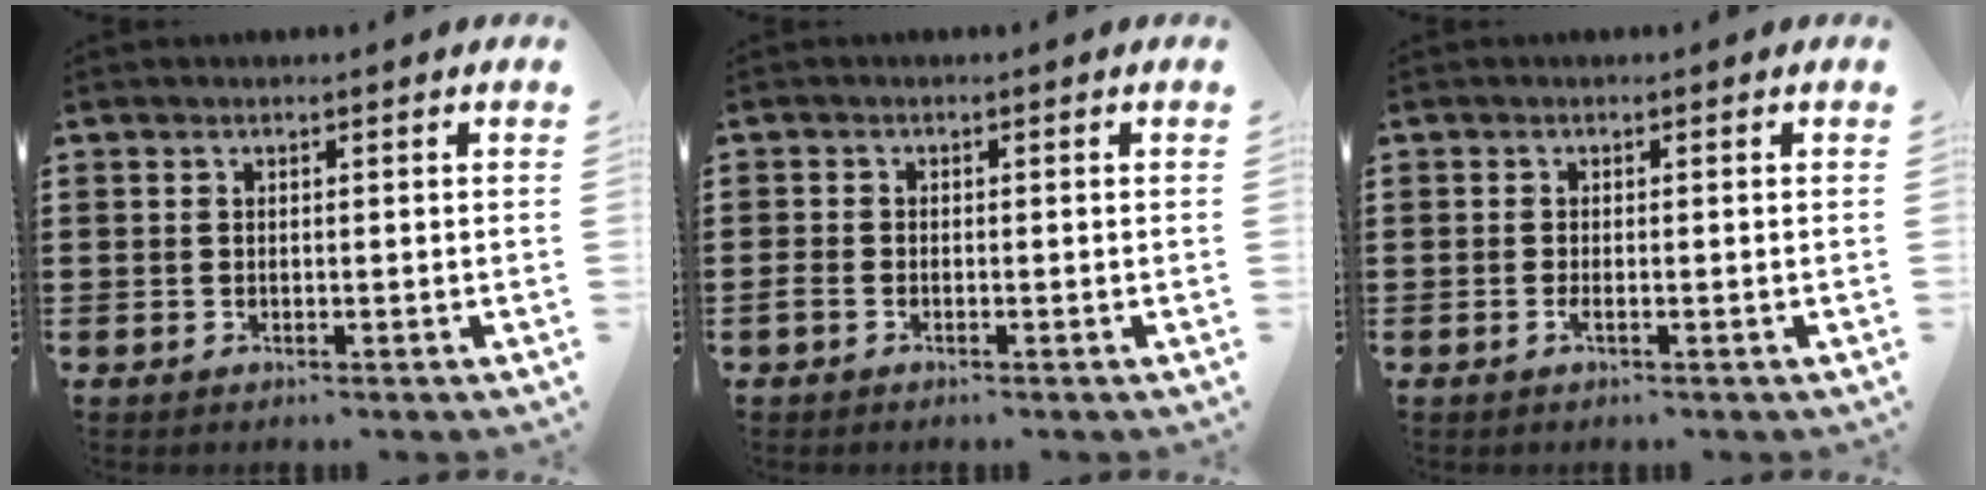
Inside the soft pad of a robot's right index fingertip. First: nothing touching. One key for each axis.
{"total": 0.9, "fx": -0.7, "fy": 0.3, "fz": 0.4, "tx": -0.009, "ty": -0.002, "tz": -0.014}
{"total": 1.0, "fx": -0.5, "fy": -0.2, "fz": 0.8, "tx": -0.023, "ty": -0.009, "tz": -0.010}